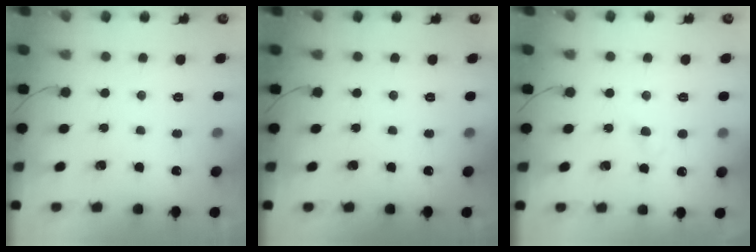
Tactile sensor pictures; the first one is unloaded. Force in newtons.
{"total": 0.0}
{"total": 2.6, "press": 2.4, "slide": 1.0}